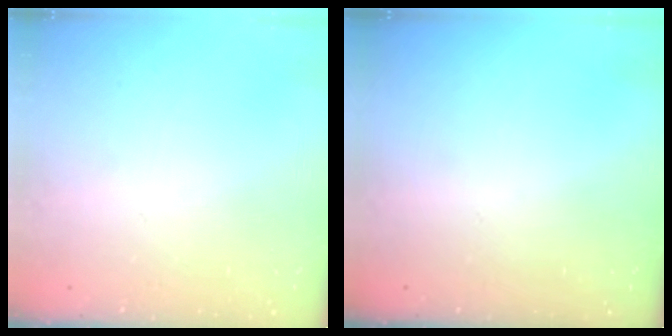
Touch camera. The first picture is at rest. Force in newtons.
{"total": 0.0}